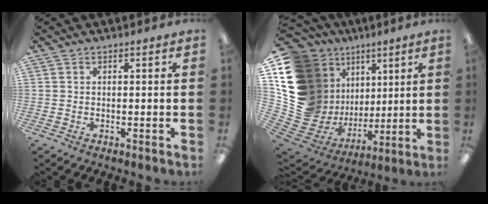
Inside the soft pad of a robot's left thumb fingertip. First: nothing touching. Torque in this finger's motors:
{"motor_torque": [2.55, 2.46, 1.35, -1.42, 0.36]}